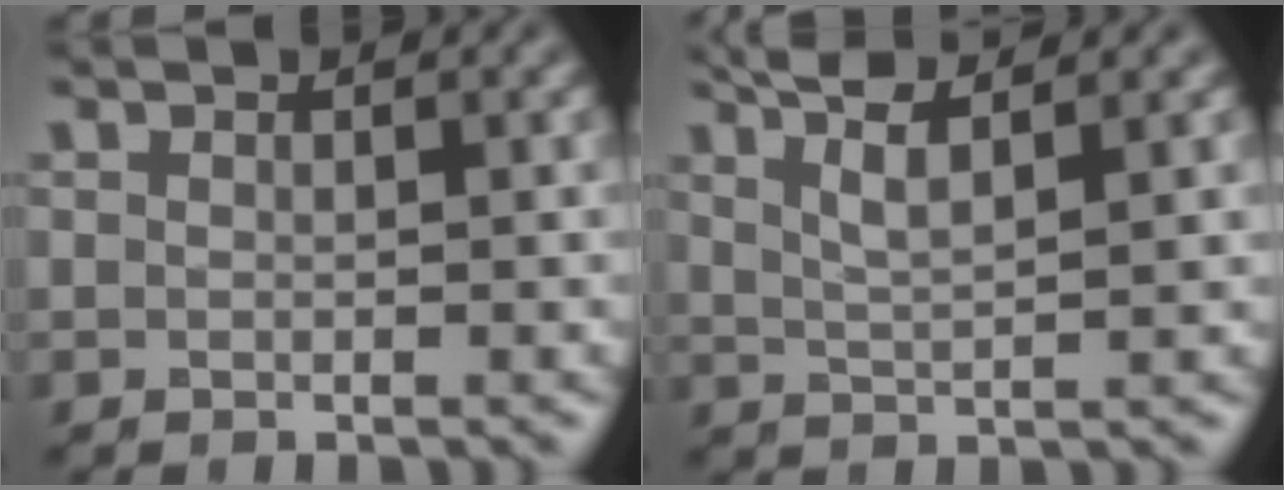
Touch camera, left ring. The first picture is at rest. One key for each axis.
{"total": 4.6, "fx": 3.1, "fy": 0.9, "fz": 3.2, "tx": -0.047, "ty": 0.016, "tz": 0.040}